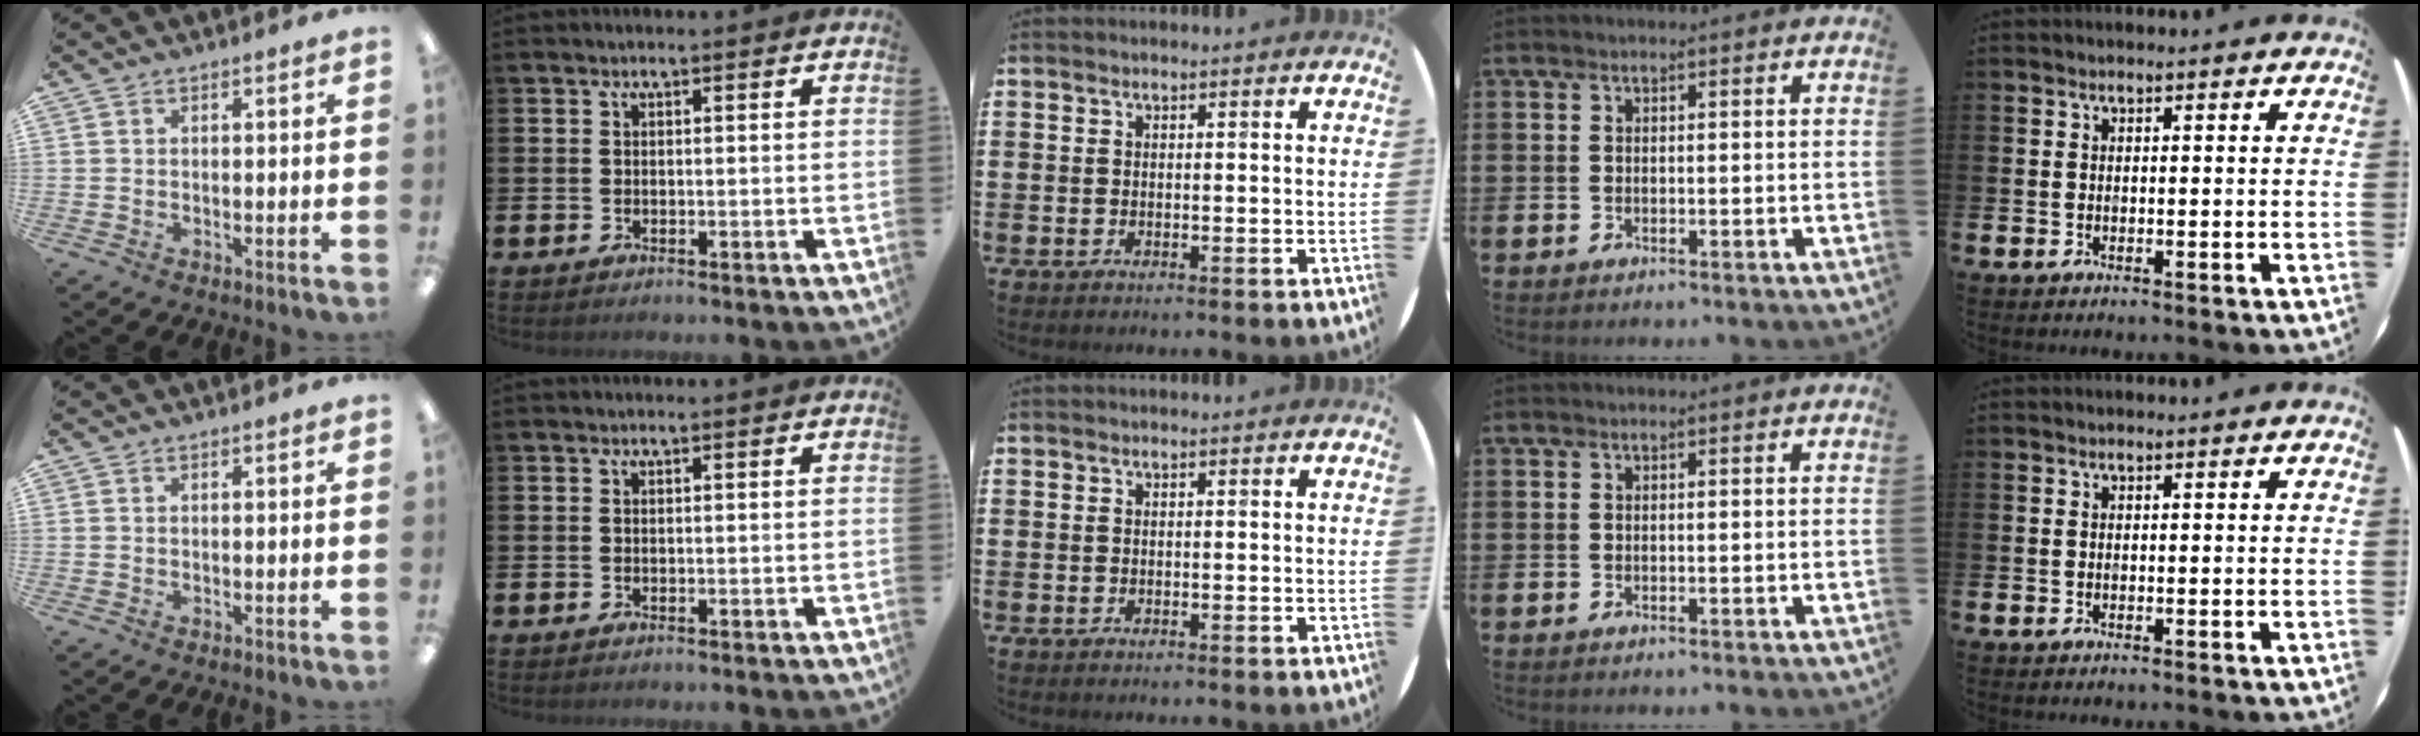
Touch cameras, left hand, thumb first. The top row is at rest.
{}